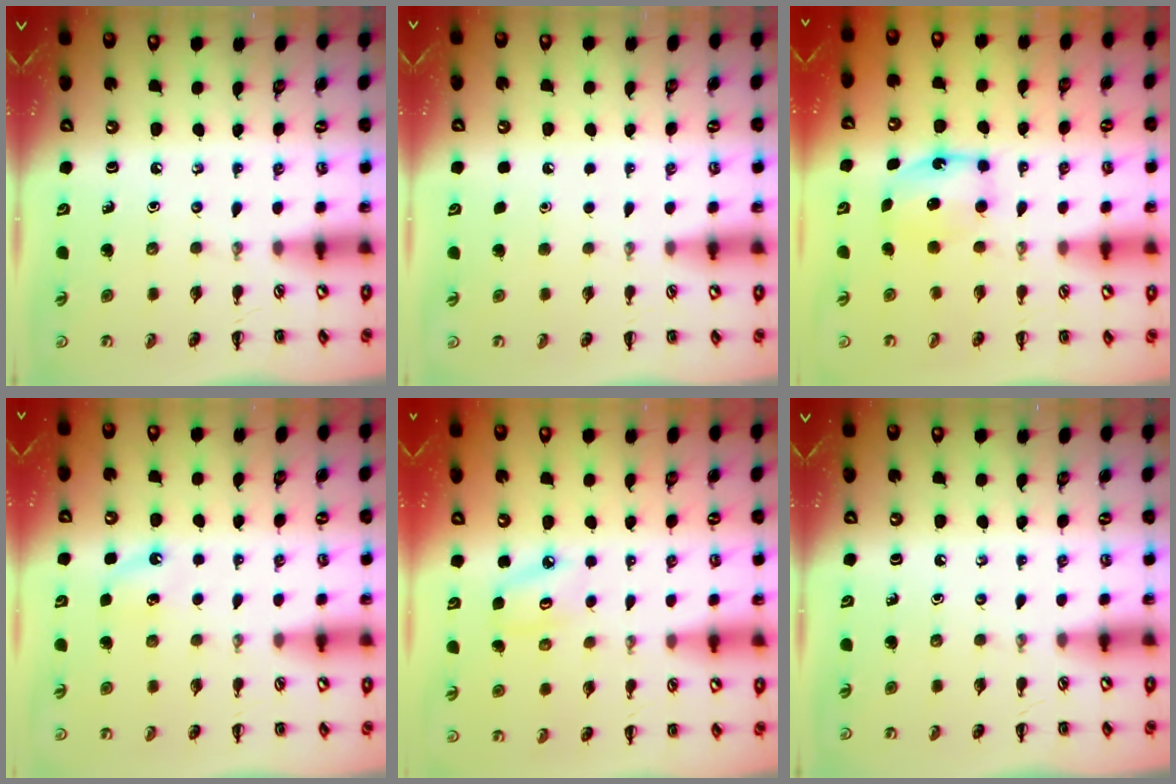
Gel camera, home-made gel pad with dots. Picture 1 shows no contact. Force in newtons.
{"total": 1.6, "press": 1.6, "slide": 0.1}
{"total": 5.7, "press": 5.5, "slide": 1.7}
{"total": 3.7, "press": 3.5, "slide": 1.3}
{"total": 5.2, "press": 5.1, "slide": 1.1}
{"total": 0.0}